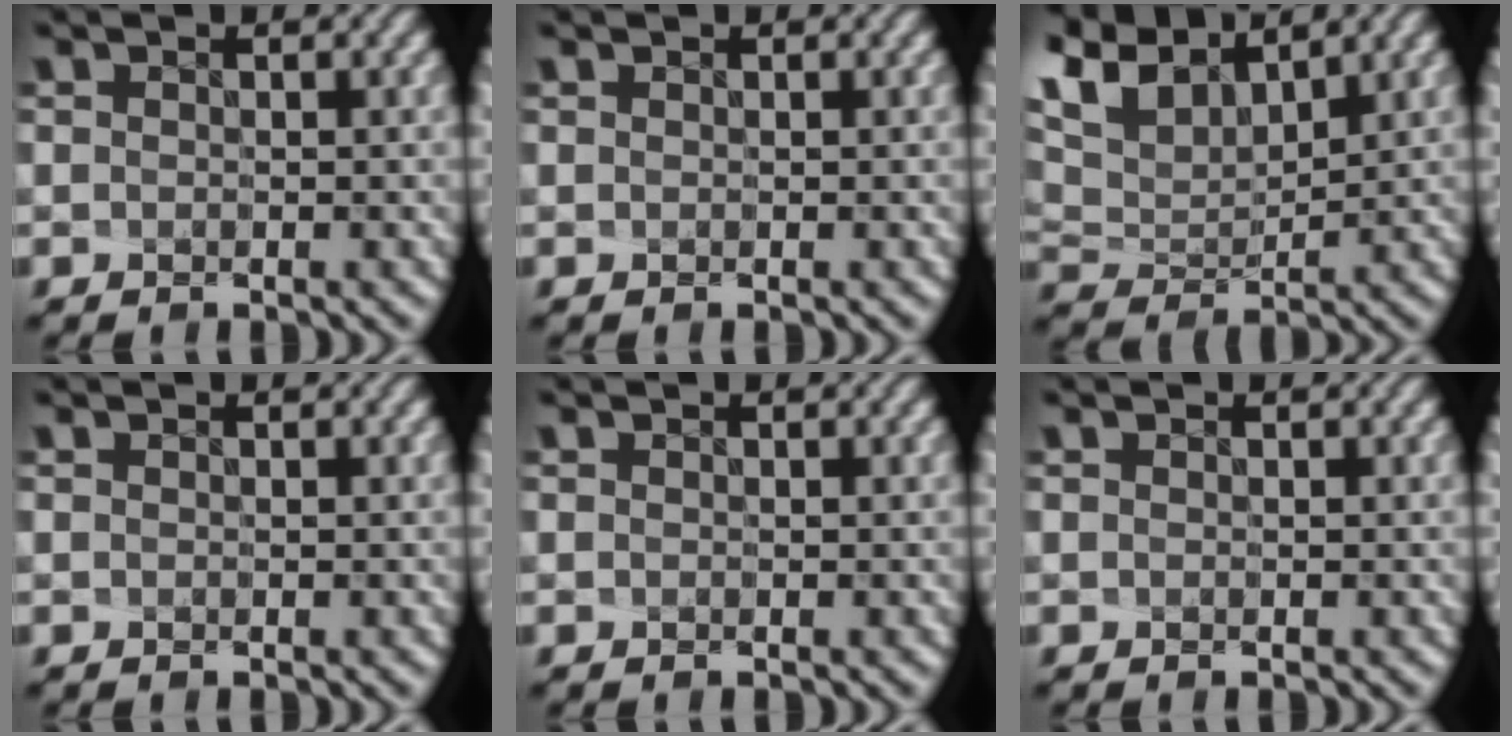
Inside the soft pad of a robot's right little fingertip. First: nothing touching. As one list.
[{"total": 0.0}, {"total": 4.6, "force": [3.3, 2.2, 2.4], "torque": [-0.070, -0.001, 0.075]}, {"total": 0.0}, {"total": 0.0}, {"total": 0.0}]